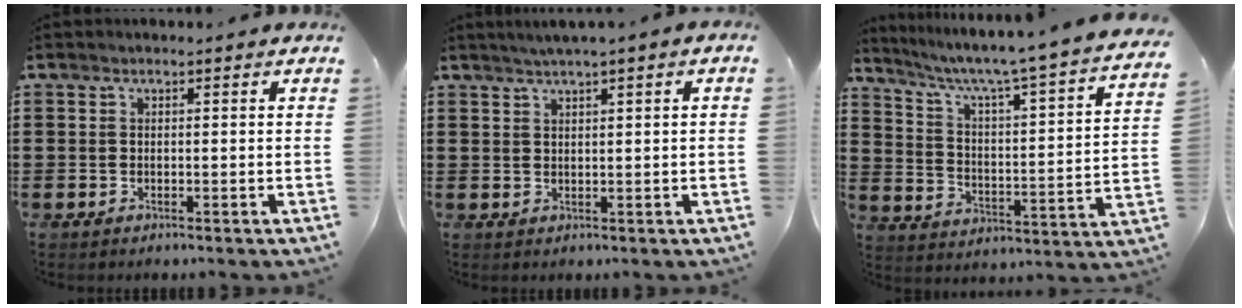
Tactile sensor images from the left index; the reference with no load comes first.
{"total": 1.4, "force": [0.9, -0.3, 1.1], "torque": [-0.018, -0.002, 0.017]}
{"total": 5.1, "force": [4.2, -0.8, 2.9], "torque": [-0.075, -0.049, 0.056]}